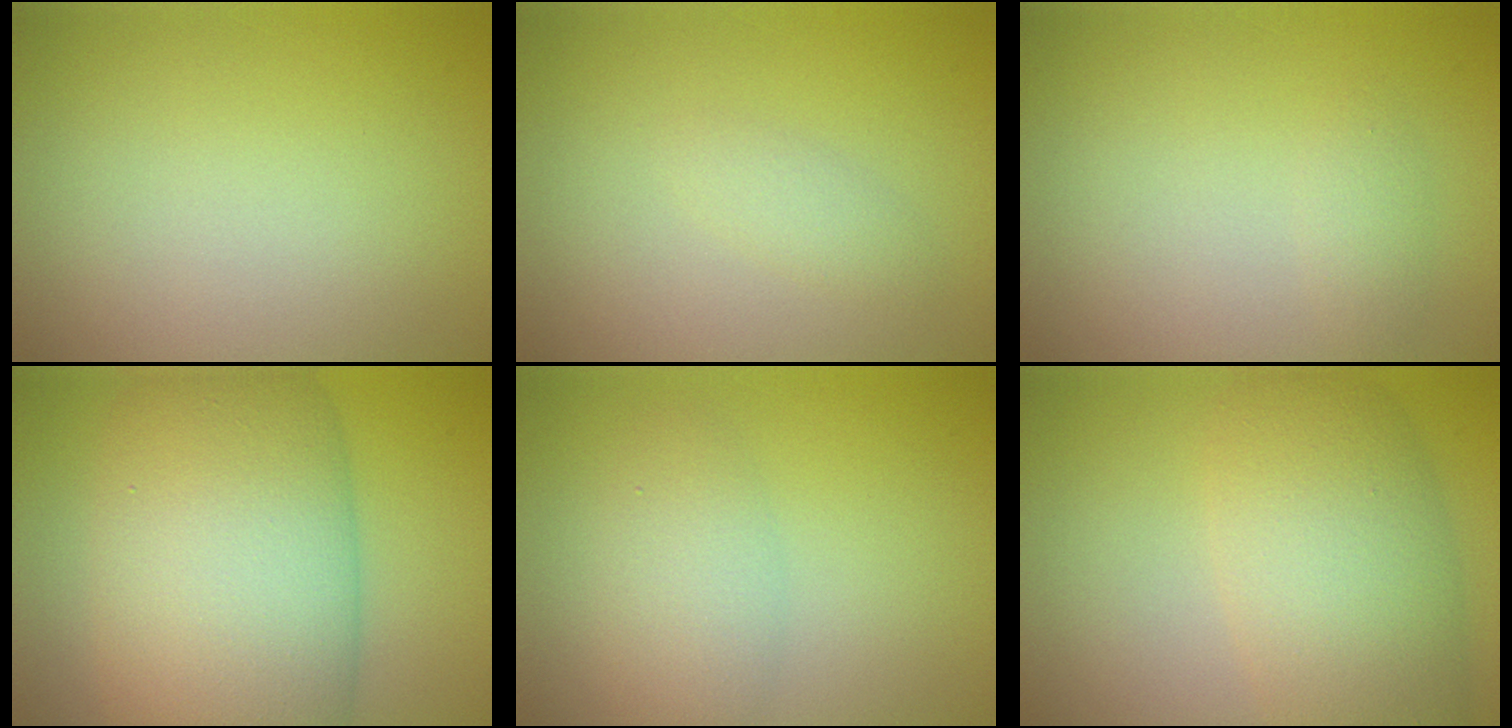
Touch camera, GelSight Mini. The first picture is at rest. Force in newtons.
{"total": 1.2, "press": 1.1, "slide": 0.1}
{"total": 1.0, "press": 1.0, "slide": 0.0}
{"total": 13.1, "press": 13.1, "slide": 0.2}
{"total": 2.8, "press": 2.8, "slide": 0.1}
{"total": 7.6, "press": 7.6, "slide": 0.3}